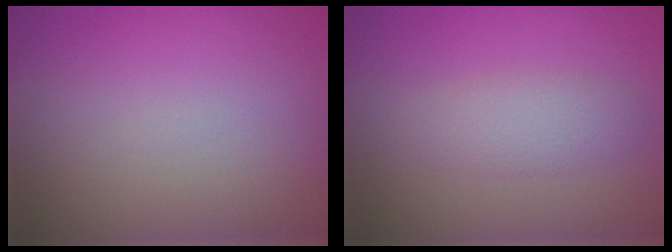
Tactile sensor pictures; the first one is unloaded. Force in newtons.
{"total": 2.4, "press": 2.4, "slide": 0.2}